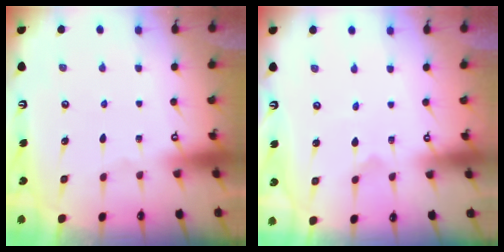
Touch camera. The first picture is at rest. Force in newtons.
{"total": 0.0}